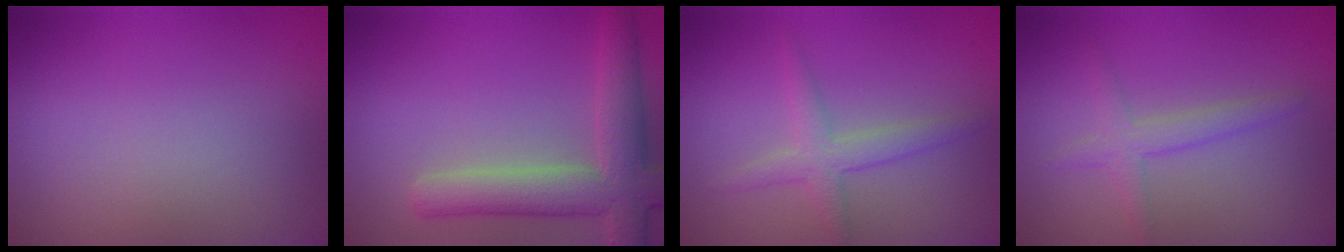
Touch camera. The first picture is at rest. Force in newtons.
{"total": 6.0, "press": 6.0, "slide": 0.6}
{"total": 2.5, "press": 2.5, "slide": 0.0}
{"total": 2.2, "press": 2.2, "slide": 0.0}